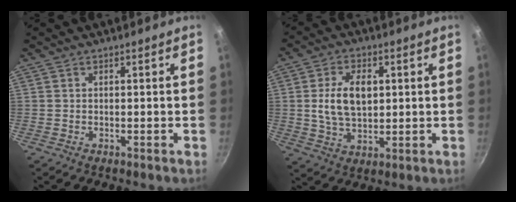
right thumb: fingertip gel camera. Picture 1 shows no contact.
{"total": 10.0, "force": [1.5, 6.2, 7.7], "torque": [-0.123, -0.002, 0.028]}